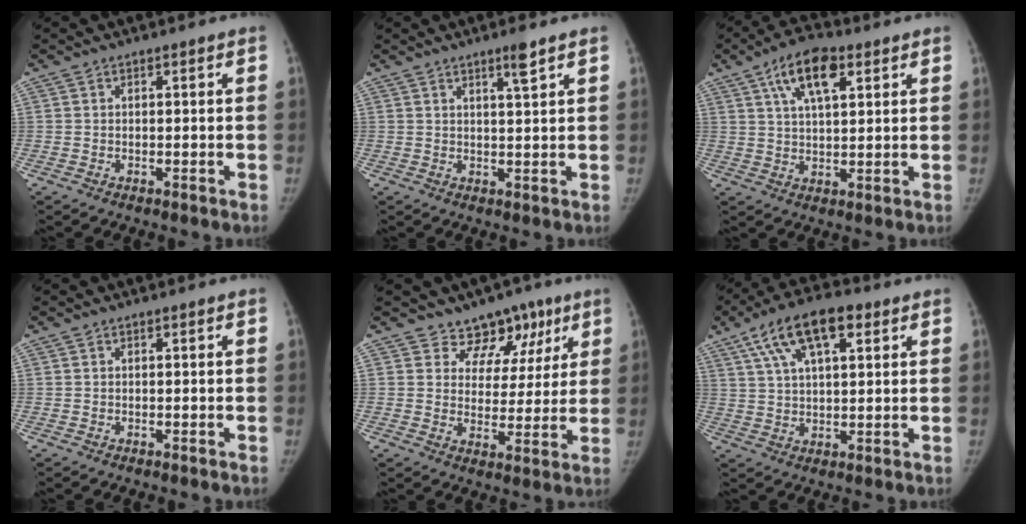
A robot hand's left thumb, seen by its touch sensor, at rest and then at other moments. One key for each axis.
{"total": 3.4, "fx": 2.2, "fy": 0.0, "fz": 2.5, "tx": -0.043, "ty": -0.017, "tz": 0.039}
{"total": 10.4, "fx": 5.0, "fy": 4.5, "fz": 8.0, "tx": -0.130, "ty": -0.006, "tz": 0.086}
{"total": 0.0}
{"total": 10.0, "fx": 6.8, "fy": 7.0, "fz": 2.1, "tx": 0.022, "ty": -0.030, "tz": 0.091}
{"total": 13.6, "fx": 6.5, "fy": 6.0, "fz": 10.3, "tx": -0.168, "ty": 0.005, "tz": 0.111}